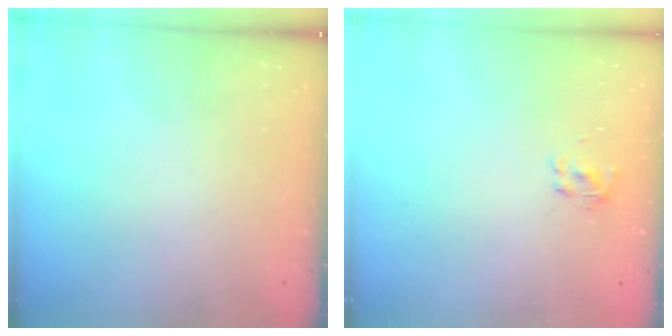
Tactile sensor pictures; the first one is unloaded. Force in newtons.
{"total": 1.9, "press": 1.6, "slide": 1.0}